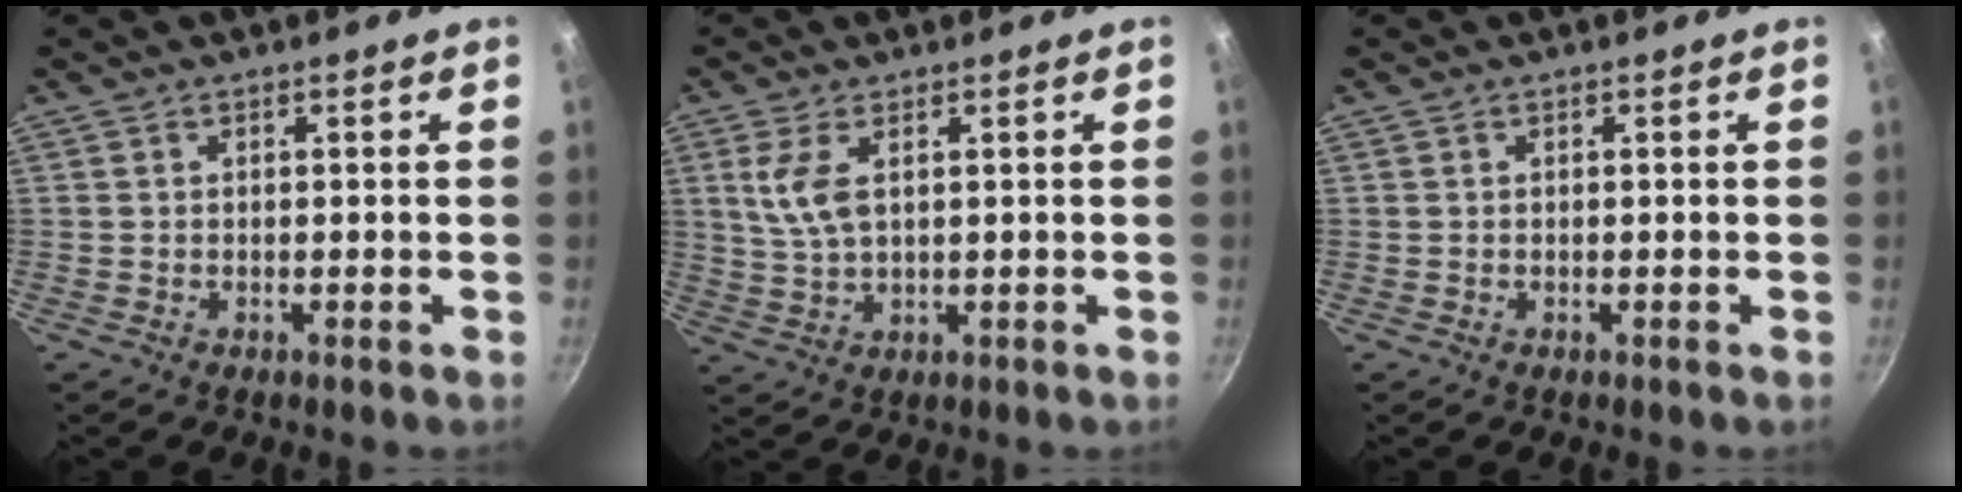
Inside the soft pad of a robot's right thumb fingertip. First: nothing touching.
{"total": 6.2, "force": [2.0, 3.0, 5.1], "torque": [-0.103, -0.011, 0.044]}
{"total": 0.0}